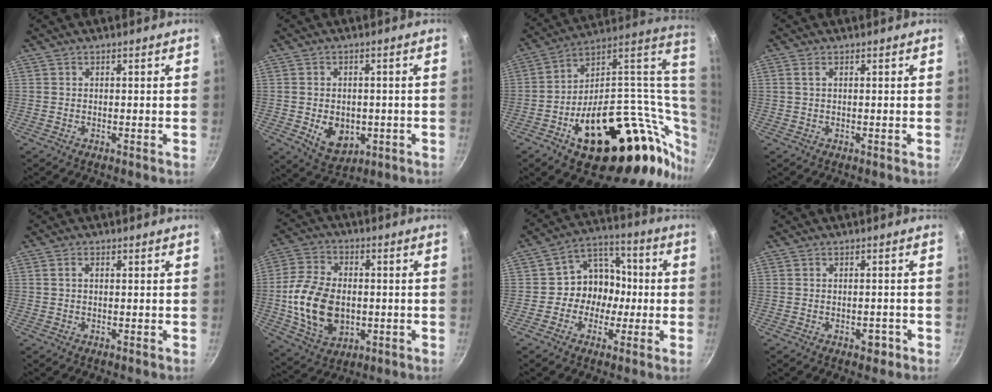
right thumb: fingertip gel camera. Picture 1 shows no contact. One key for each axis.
{"total": 8.0, "fx": -1.7, "fy": 5.9, "fz": 5.2, "tx": -0.056, "ty": -0.003, "tz": -0.010}
{"total": 33.8, "fx": 4.5, "fy": 18.6, "fz": 27.9, "tx": -0.371, "ty": -0.002, "tz": 0.093}
{"total": 1.1, "fx": 0.4, "fy": 0.4, "fz": 0.9, "tx": -0.018, "ty": 0.002, "tz": 0.007}
{"total": 1.3, "fx": 0.3, "fy": 0.7, "fz": 1.0, "tx": -0.018, "ty": 0.005, "tz": 0.004}
{"total": 16.0, "fx": -1.6, "fy": 10.9, "fz": 11.6, "tx": -0.209, "ty": 0.008, "tz": -0.021}
{"total": 10.4, "fx": -1.4, "fy": 8.9, "fz": 5.2, "tx": -0.029, "ty": 0.037, "tz": -0.039}
{"total": 2.4, "fx": -1.2, "fy": 1.4, "fz": 1.6, "tx": -0.011, "ty": 0.013, "tz": -0.011}